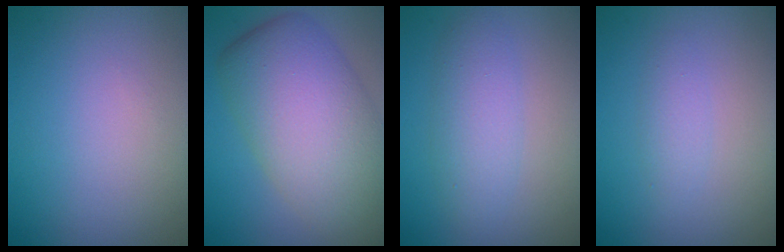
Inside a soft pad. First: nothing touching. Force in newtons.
{"total": 11.1, "press": 11.1, "slide": 0.5}
{"total": 3.3, "press": 3.3, "slide": 0.1}
{"total": 1.4, "press": 1.4, "slide": 0.1}